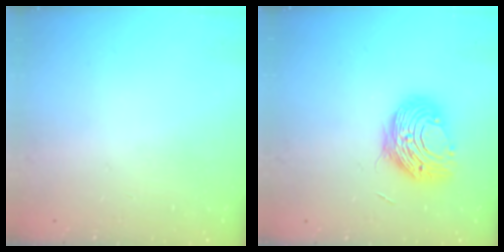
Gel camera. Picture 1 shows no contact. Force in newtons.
{"total": 11.0, "press": 10.9, "slide": 1.1}